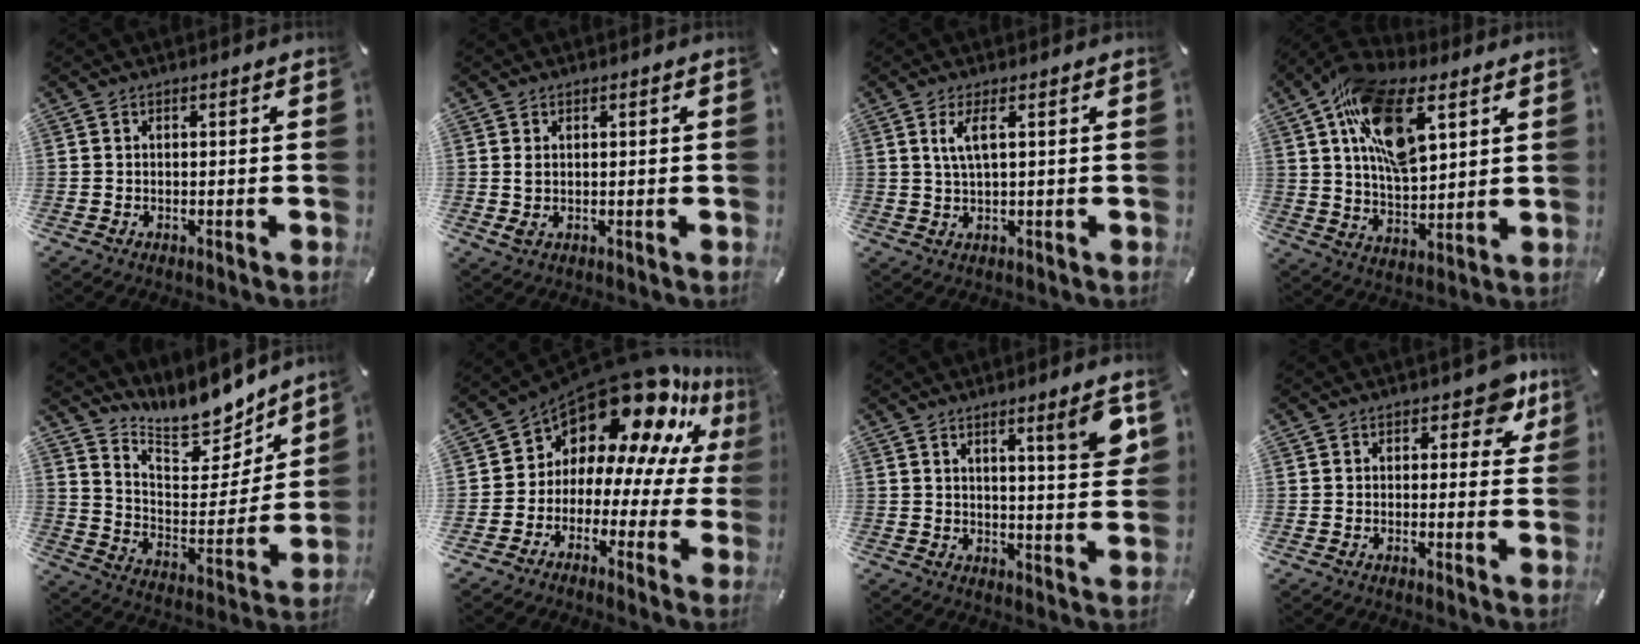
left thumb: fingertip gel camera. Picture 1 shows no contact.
{"total": 1.9, "force": [0.5, 1.2, 1.5], "torque": [-0.036, -0.001, 0.007]}
{"total": 4.5, "force": [1.5, 1.0, 4.2], "torque": [-0.086, 0.000, 0.025]}
{"total": 18.3, "force": [8.6, 9.6, 13.0], "torque": [-0.234, -0.019, 0.149]}
{"total": 13.7, "force": [12.7, 4.2, 2.8], "torque": [-0.053, -0.124, 0.224]}
{"total": 16.7, "force": [12.3, 8.6, 7.3], "torque": [-0.117, -0.120, 0.216]}
{"total": 8.3, "force": [5.0, 0.4, 6.6], "torque": [-0.096, -0.030, 0.075]}
{"total": 7.2, "force": [4.1, 4.1, 4.3], "torque": [-0.038, -0.019, 0.065]}